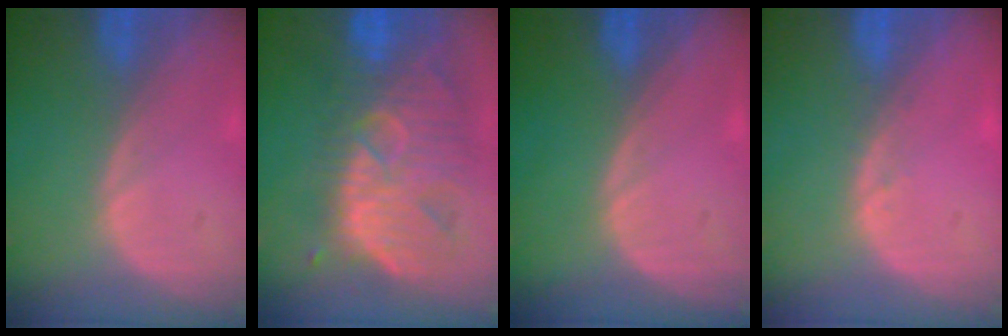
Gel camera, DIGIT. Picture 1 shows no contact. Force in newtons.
{"total": 12.5, "press": 11.0, "slide": 6.0}
{"total": 0.0}
{"total": 1.0, "press": 0.9, "slide": 0.3}